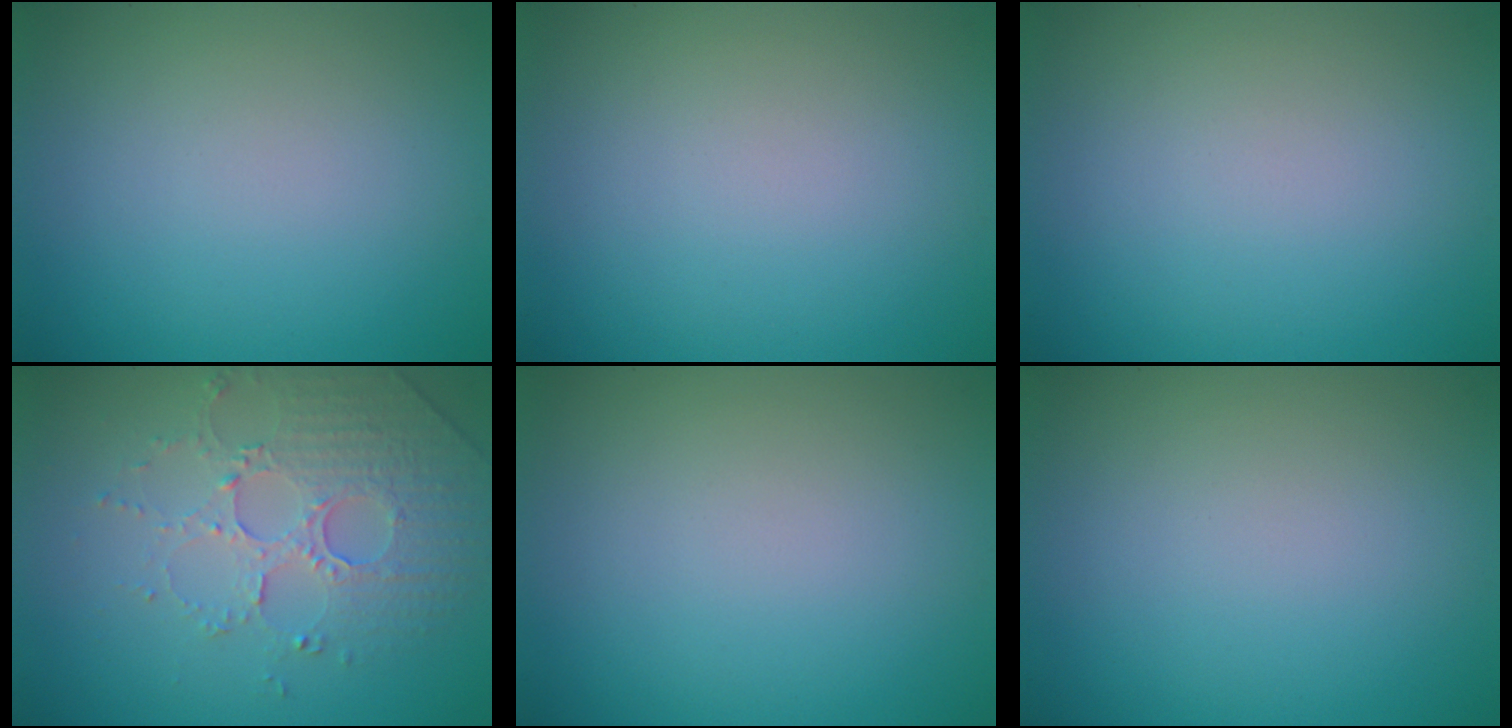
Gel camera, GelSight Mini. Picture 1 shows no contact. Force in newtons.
{"total": 0.0}
{"total": 0.0}
{"total": 5.1, "press": 3.6, "slide": 3.6}
{"total": 0.0}
{"total": 0.0}